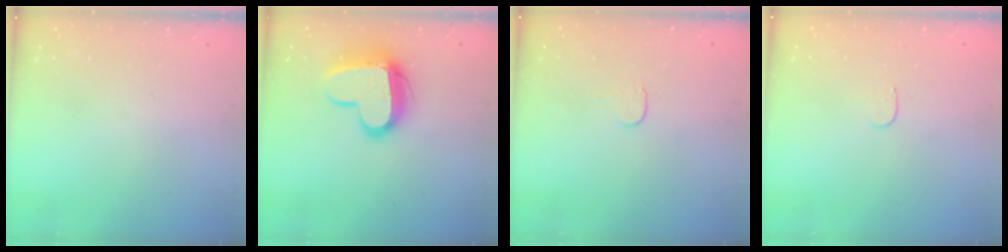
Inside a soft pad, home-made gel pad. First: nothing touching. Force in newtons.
{"total": 14.4, "press": 14.3, "slide": 1.4}
{"total": 3.9, "press": 3.8, "slide": 0.4}
{"total": 3.1, "press": 3.1, "slide": 0.3}